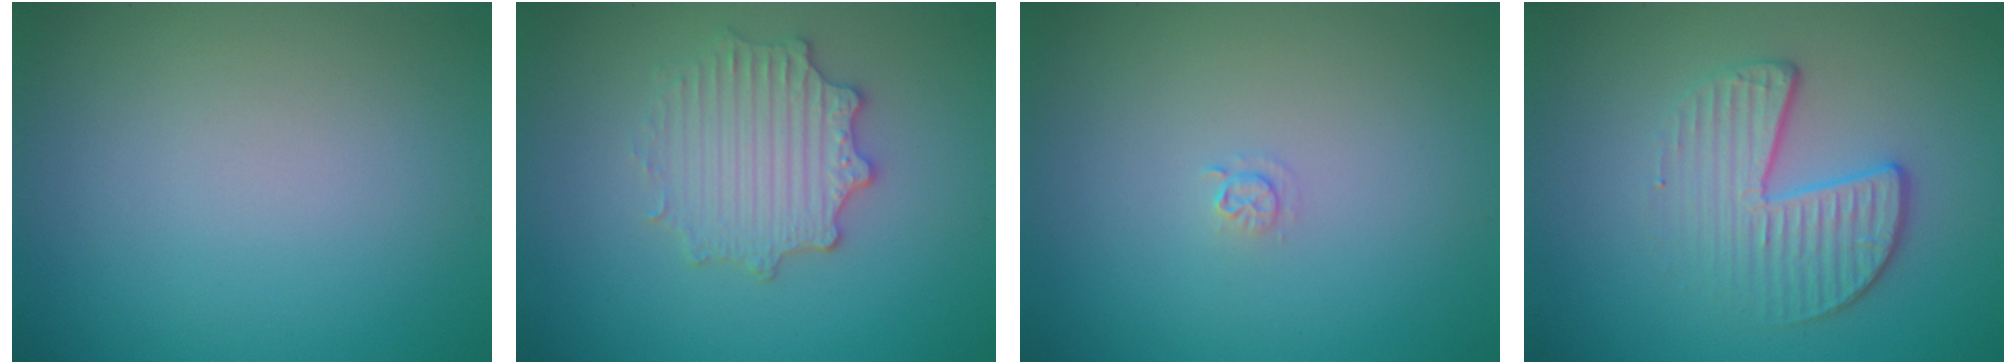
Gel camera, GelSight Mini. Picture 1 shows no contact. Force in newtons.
{"total": 3.4, "press": 3.1, "slide": 1.2}
{"total": 0.7, "press": 0.3, "slide": 0.6}
{"total": 3.9, "press": 3.0, "slide": 2.6}